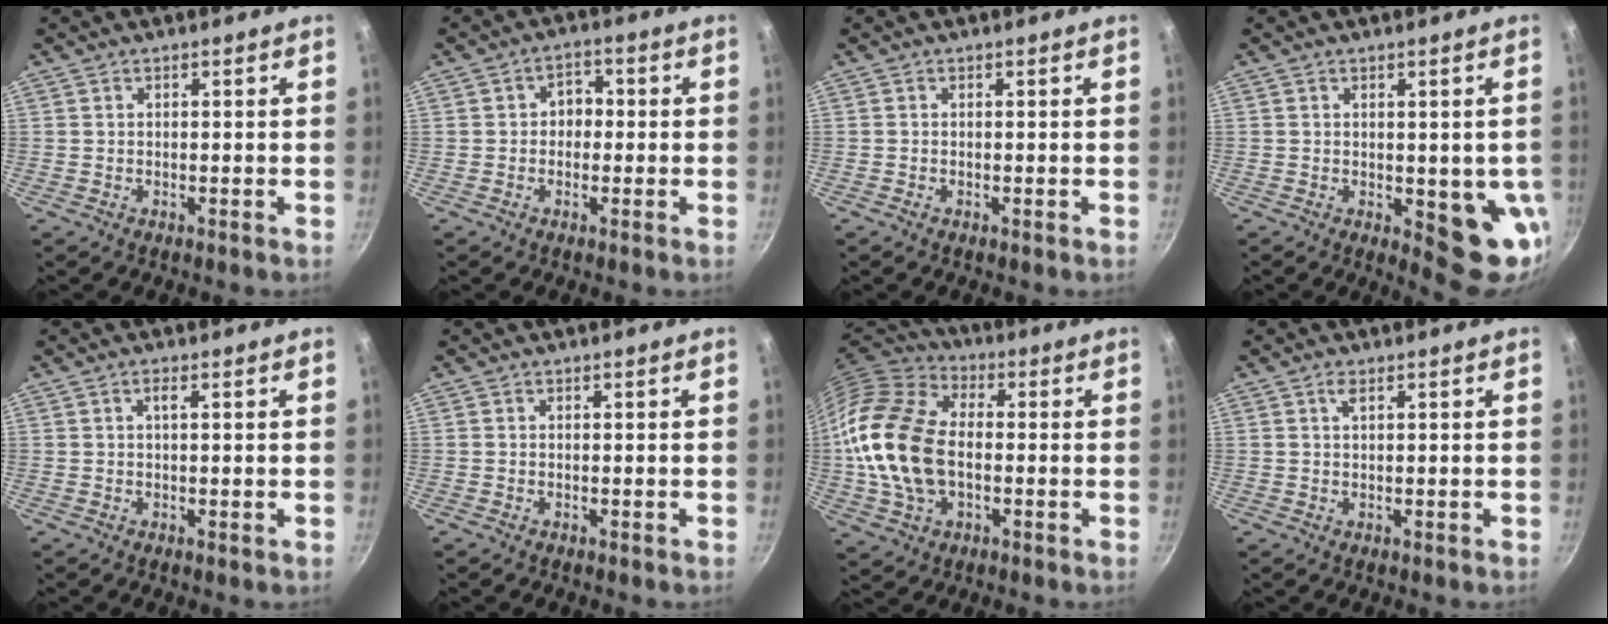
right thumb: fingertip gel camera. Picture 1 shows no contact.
{"total": 3.9, "force": [-0.2, 3.2, 2.2], "torque": [-0.002, 0.012, -0.008]}
{"total": 0.0}
{"total": 9.1, "force": [-1.3, 3.9, 8.1], "torque": [-0.065, -0.006, -0.009]}
{"total": 1.5, "force": [0.5, 0.3, 1.4], "torque": [-0.026, -0.001, 0.006]}
{"total": 0.0}
{"total": 19.2, "force": [-1.3, 12.7, 14.4], "torque": [-0.270, 0.029, -0.033]}
{"total": 1.3, "force": [0.7, 0.5, 1.1], "torque": [-0.019, -0.001, 0.012]}